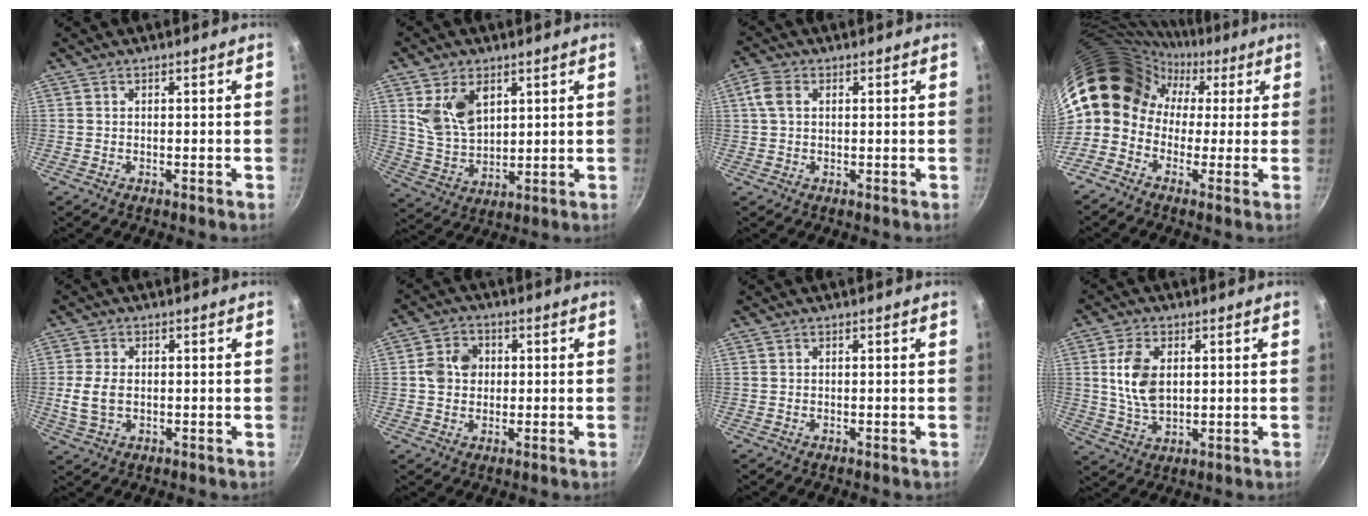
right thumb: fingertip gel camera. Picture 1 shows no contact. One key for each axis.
{"total": 10.4, "fx": 4.0, "fy": 6.7, "fz": 6.8, "tx": -0.110, "ty": -0.027, "tz": 0.086}
{"total": 3.9, "fx": 1.0, "fy": 2.7, "fz": 2.7, "tx": -0.054, "ty": 0.007, "tz": 0.014}
{"total": 16.0, "fx": 0.3, "fy": 13.8, "fz": 8.0, "tx": -0.117, "ty": 0.052, "tz": -0.018}
{"total": 5.7, "fx": -0.2, "fy": 3.9, "fz": 4.1, "tx": -0.084, "ty": -0.001, "tz": -0.002}
{"total": 6.1, "fx": 0.5, "fy": 5.1, "fz": 3.1, "tx": -0.033, "ty": 0.008, "tz": -0.001}
{"total": 0.0}
{"total": 9.0, "fx": 1.7, "fy": 5.3, "fz": 7.0, "tx": -0.128, "ty": -0.009, "tz": 0.035}